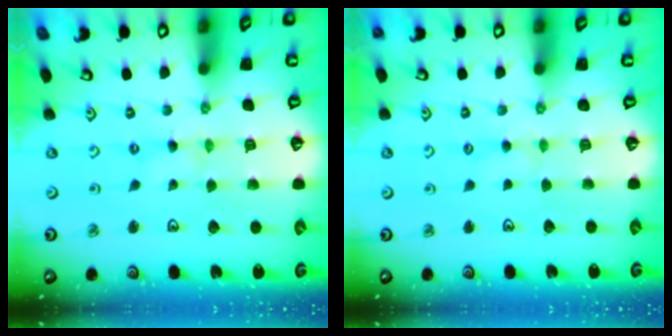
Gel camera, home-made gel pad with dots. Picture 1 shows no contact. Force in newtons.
{"total": 2.2, "press": 2.2, "slide": 0.3}